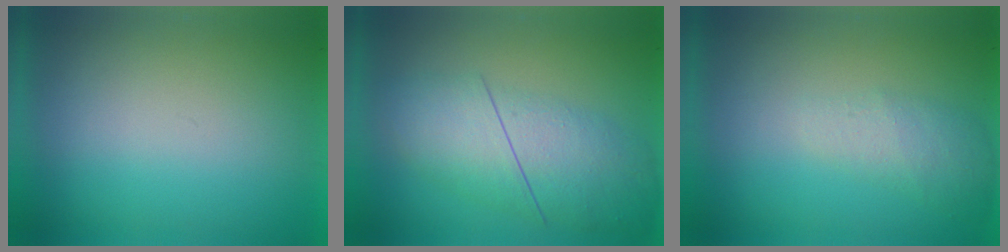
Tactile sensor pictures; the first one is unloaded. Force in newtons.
{"total": 4.7}
{"total": 2.2}